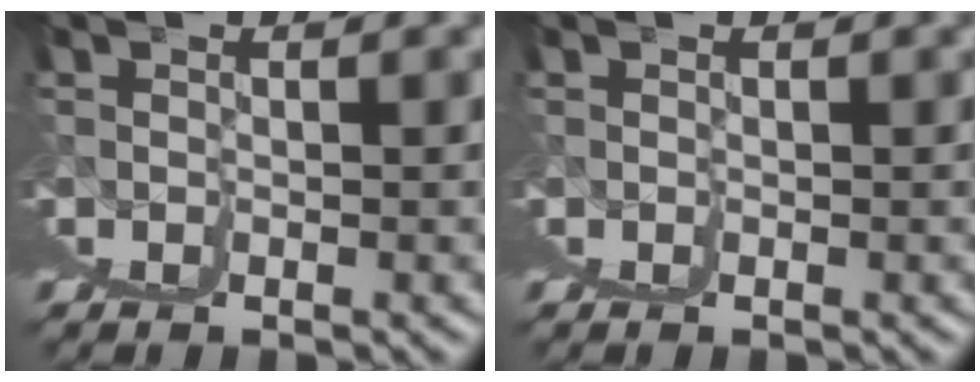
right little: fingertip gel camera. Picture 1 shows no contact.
{"total": 0.0}